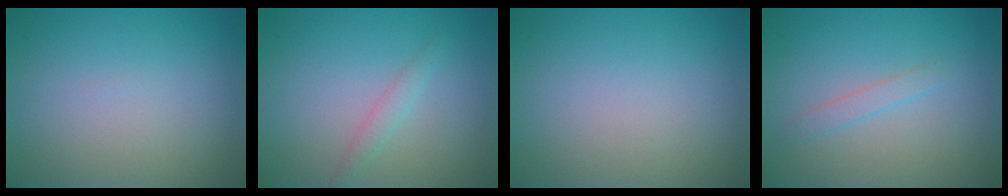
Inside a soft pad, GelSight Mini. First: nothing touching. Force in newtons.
{"total": 1.3, "press": 1.3, "slide": 0.0}
{"total": 0.0}
{"total": 1.1, "press": 1.1, "slide": 0.1}